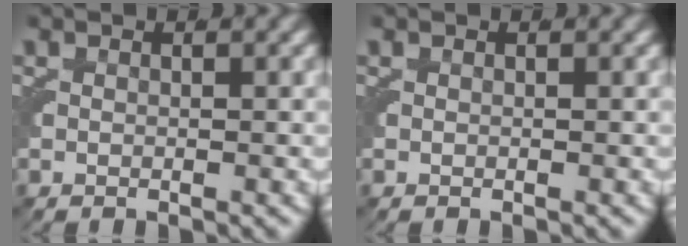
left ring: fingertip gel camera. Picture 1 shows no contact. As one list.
[{"total": 0.0}]